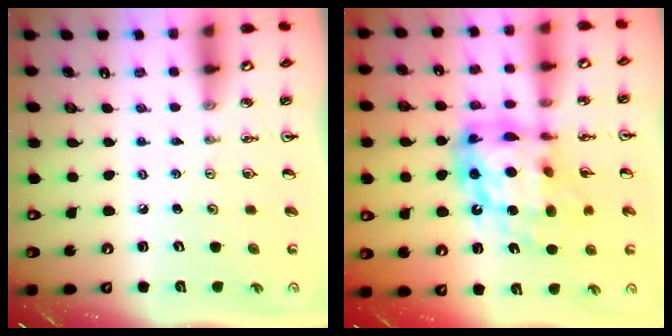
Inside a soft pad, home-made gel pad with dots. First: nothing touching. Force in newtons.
{"total": 17.5, "press": 17.4, "slide": 1.7}